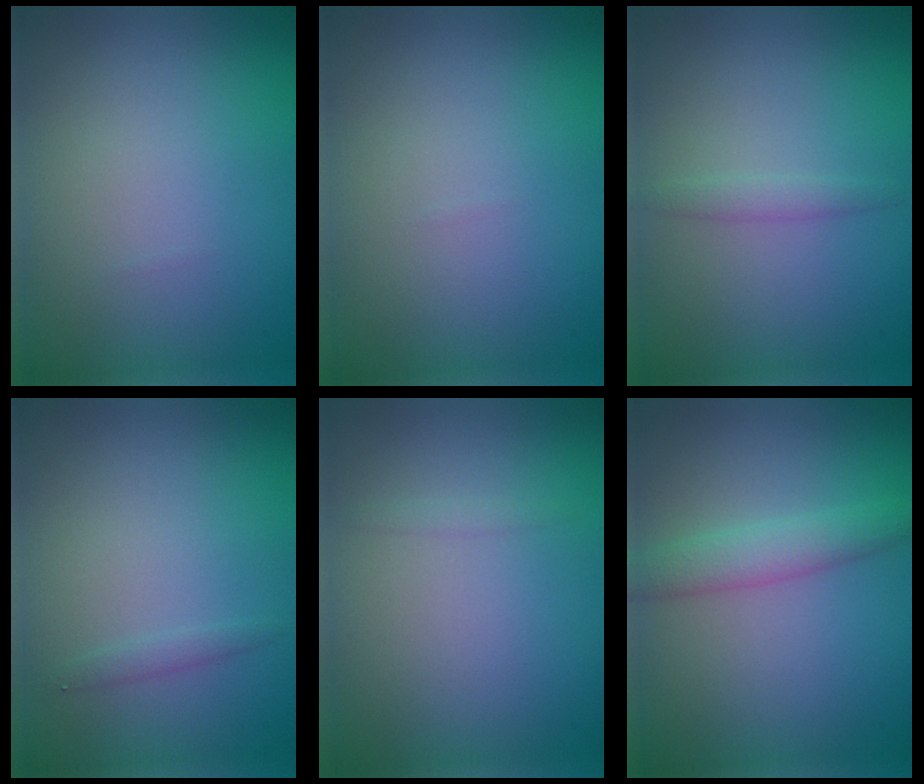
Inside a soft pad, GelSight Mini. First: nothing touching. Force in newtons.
{"total": 0.0}
{"total": 1.1, "press": 1.1, "slide": 0.0}
{"total": 0.7, "press": 0.7, "slide": 0.0}
{"total": 0.5, "press": 0.5, "slide": 0.0}
{"total": 2.7, "press": 2.7, "slide": 0.0}